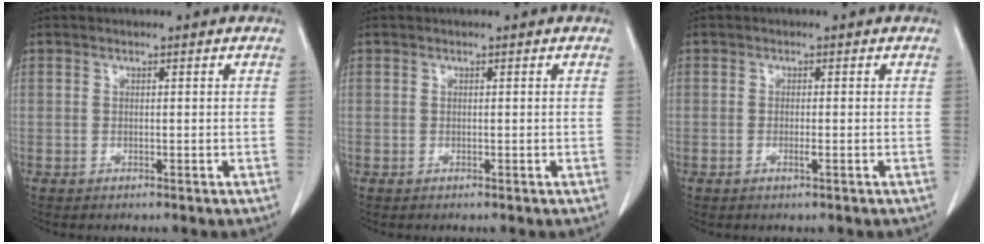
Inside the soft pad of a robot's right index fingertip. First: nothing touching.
{"total": 0.0}
{"total": 1.1, "force": [-0.4, 0.0, 1.0], "torque": [-0.020, -0.002, -0.006]}